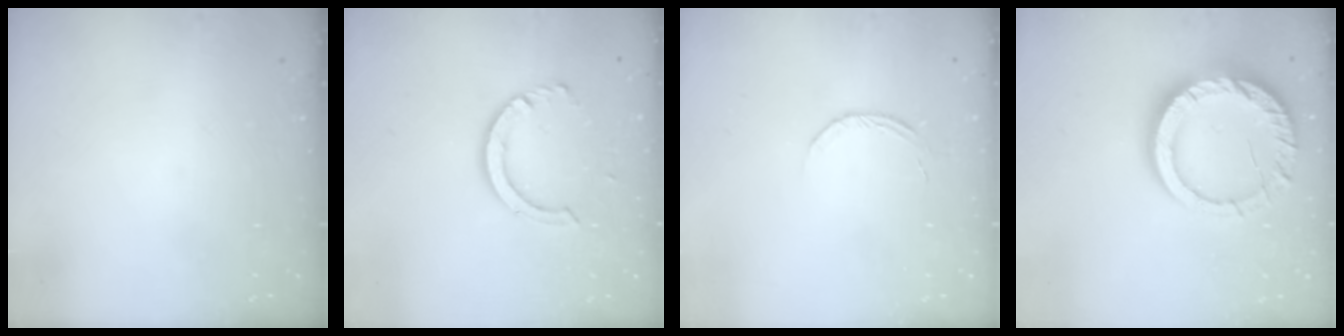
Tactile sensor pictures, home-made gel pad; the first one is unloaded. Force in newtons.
{"total": 8.4, "press": 8.3, "slide": 0.7}
{"total": 4.2, "press": 4.2, "slide": 0.4}
{"total": 16.0, "press": 15.9, "slide": 1.4}